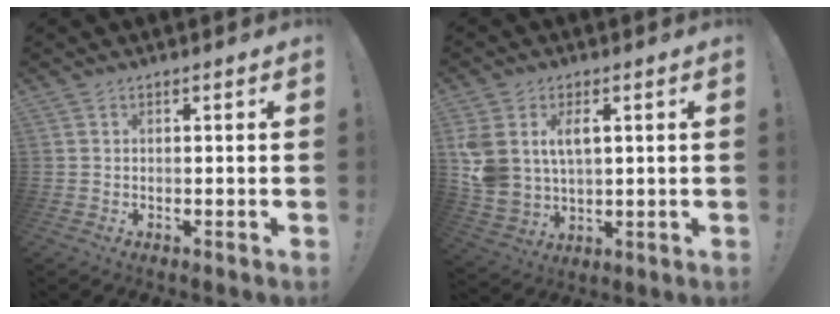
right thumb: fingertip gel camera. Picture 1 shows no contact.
{"total": 9.4, "force": [3.6, 6.6, 5.6], "torque": [-0.112, -0.016, 0.070]}